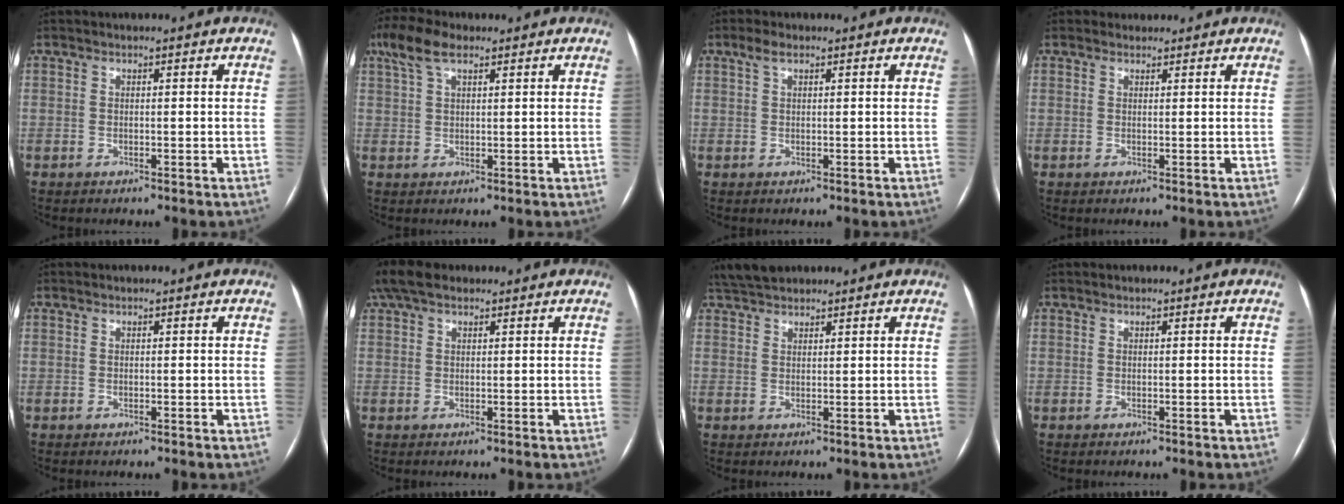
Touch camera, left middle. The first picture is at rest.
{"total": 5.9, "force": [3.7, 2.1, 4.1], "torque": [-0.094, 0.032, 0.073]}
{"total": 1.9, "force": [1.2, 0.7, 1.4], "torque": [-0.033, 0.016, 0.025]}
{"total": 1.1, "force": [0.9, 0.6, -0.2], "torque": [0.001, 0.009, 0.011]}
{"total": 0.0}
{"total": 5.5, "force": [4.1, 2.4, 2.8], "torque": [-0.067, 0.038, 0.081]}
{"total": 5.0, "force": [4.4, 1.5, 1.8], "torque": [-0.037, 0.028, 0.082]}
{"total": 0.0}